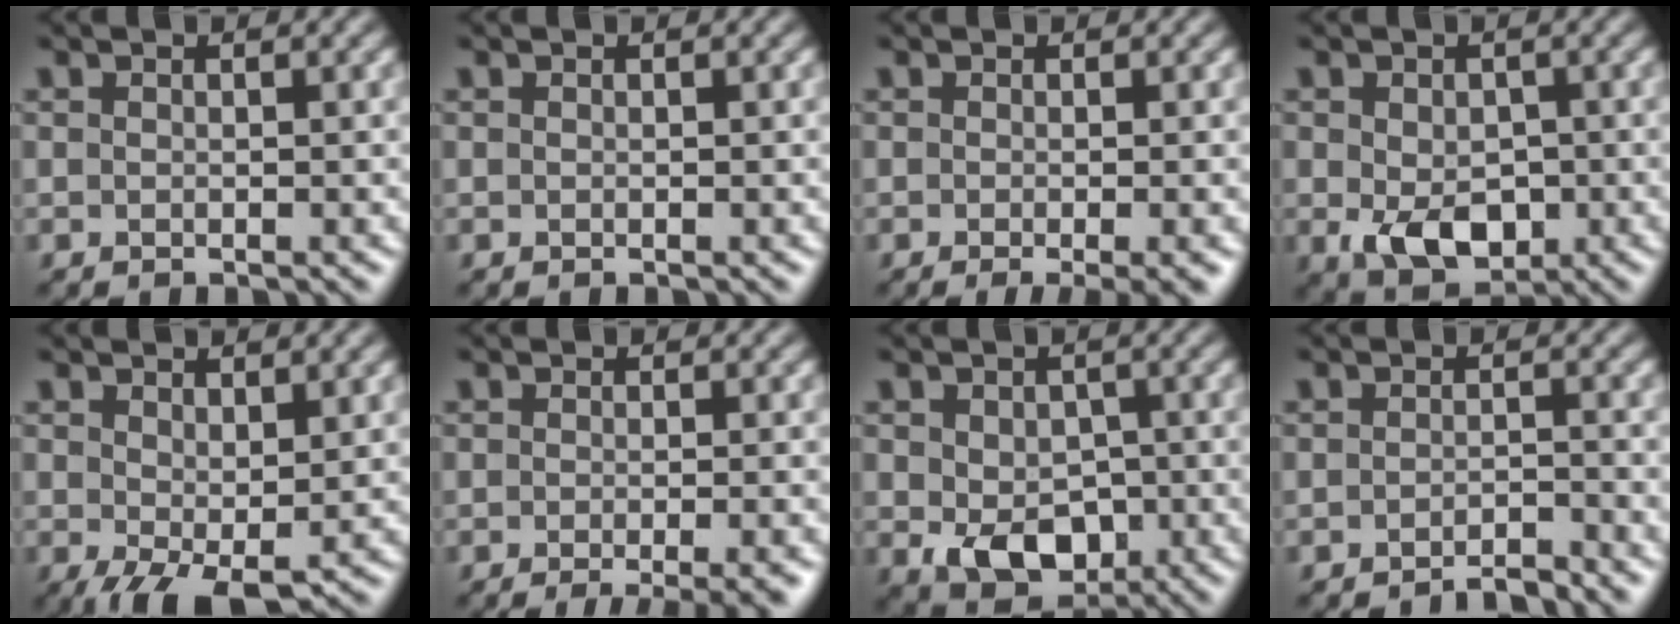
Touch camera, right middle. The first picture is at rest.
{"total": 0.0}
{"total": 2.3, "force": [-0.7, 0.5, 2.2], "torque": [-0.027, -0.004, -0.009]}
{"total": 5.3, "force": [-1.3, 3.6, 3.7], "torque": [-0.072, -0.015, -0.013]}
{"total": 4.3, "force": [-0.6, 2.1, 3.7], "torque": [-0.078, -0.007, -0.005]}
{"total": 4.0, "force": [-1.5, 1.1, 3.5], "torque": [-0.038, -0.005, -0.015]}
{"total": 5.8, "force": [-1.3, 4.2, 3.8], "torque": [-0.072, -0.017, -0.014]}
{"total": 1.8, "force": [-1.6, 0.2, 0.8], "torque": [-0.002, 0.003, -0.033]}